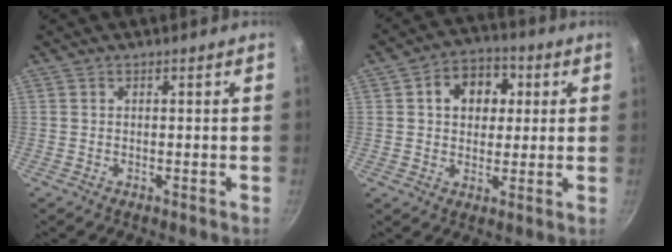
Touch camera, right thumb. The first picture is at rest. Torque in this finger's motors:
{"motor_torque": [-0.33, 0.55, 0.37, -0.04, 0.07]}